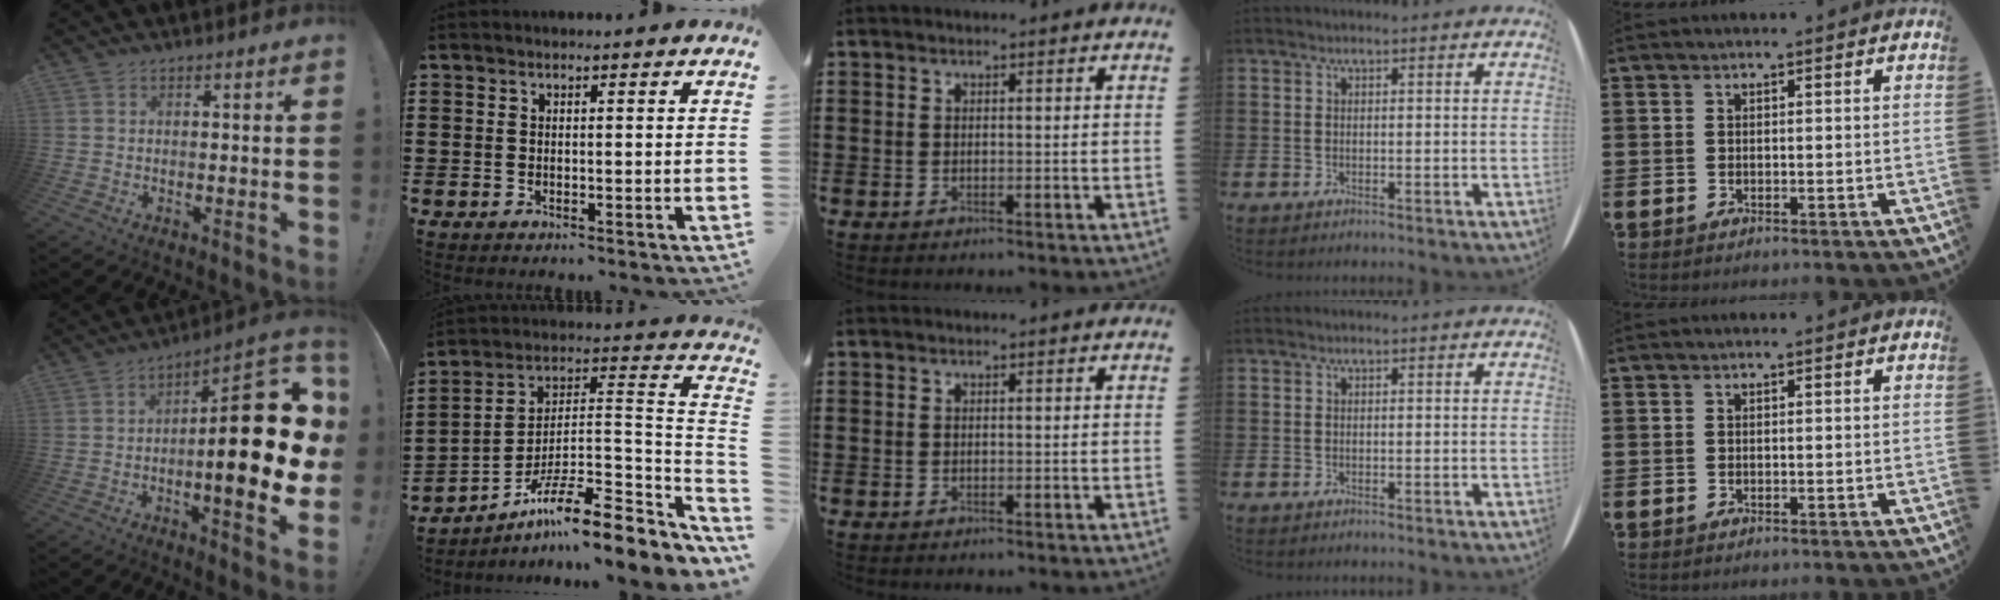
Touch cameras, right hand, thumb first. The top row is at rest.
{"thumb": {"total": 24.0, "force": [-1.3, 7.7, 22.7], "torque": [-0.309, 0.016, -0.021]}, "index": {"total": 12.3, "force": [-8.8, 2.1, 8.4], "torque": [-0.138, 0.011, -0.166]}}